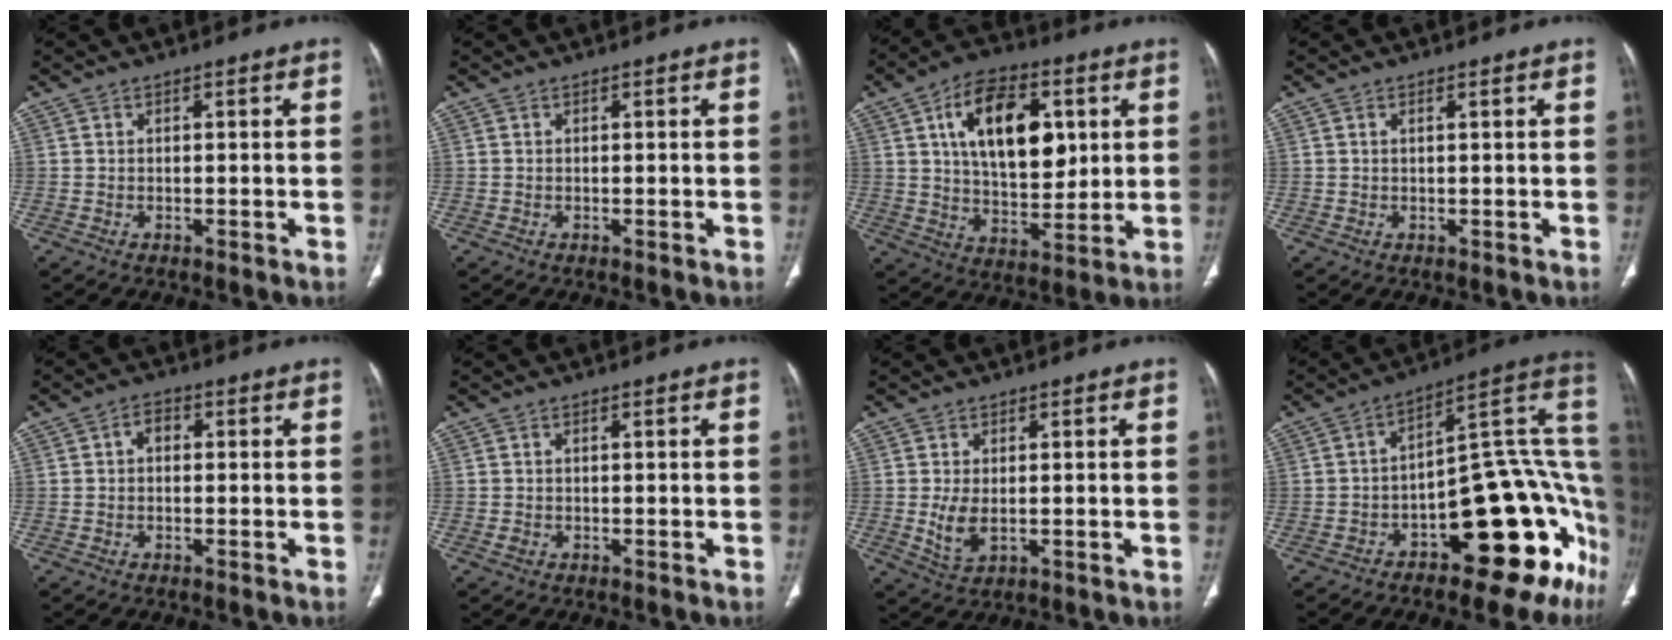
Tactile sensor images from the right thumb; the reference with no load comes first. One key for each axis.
{"total": 0.0}
{"total": 18.7, "fx": 5.6, "fy": 10.6, "fz": 14.4, "tx": -0.189, "ty": -0.020, "tz": 0.093}
{"total": 0.5, "fx": 0.2, "fy": -0.1, "fz": 0.4, "tx": -0.013, "ty": 0.004, "tz": 0.004}
{"total": 2.6, "fx": 0.2, "fy": 1.9, "fz": 1.7, "tx": -0.017, "ty": 0.008, "tz": -0.003}
{"total": 0.6, "fx": -0.2, "fy": 0.5, "fz": 0.3, "tx": -0.006, "ty": 0.000, "tz": -0.004}
{"total": 4.3, "fx": -0.2, "fy": 2.2, "fz": 3.7, "tx": -0.075, "ty": -0.014, "tz": 0.004}
{"total": 26.0, "fx": -8.6, "fy": 11.1, "fz": 21.8, "tx": -0.177, "ty": 0.070, "tz": -0.113}